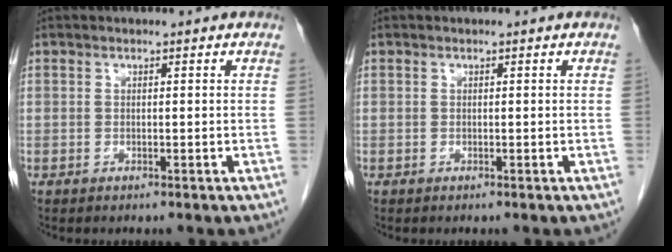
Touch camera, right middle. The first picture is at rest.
{"total": 0.0}